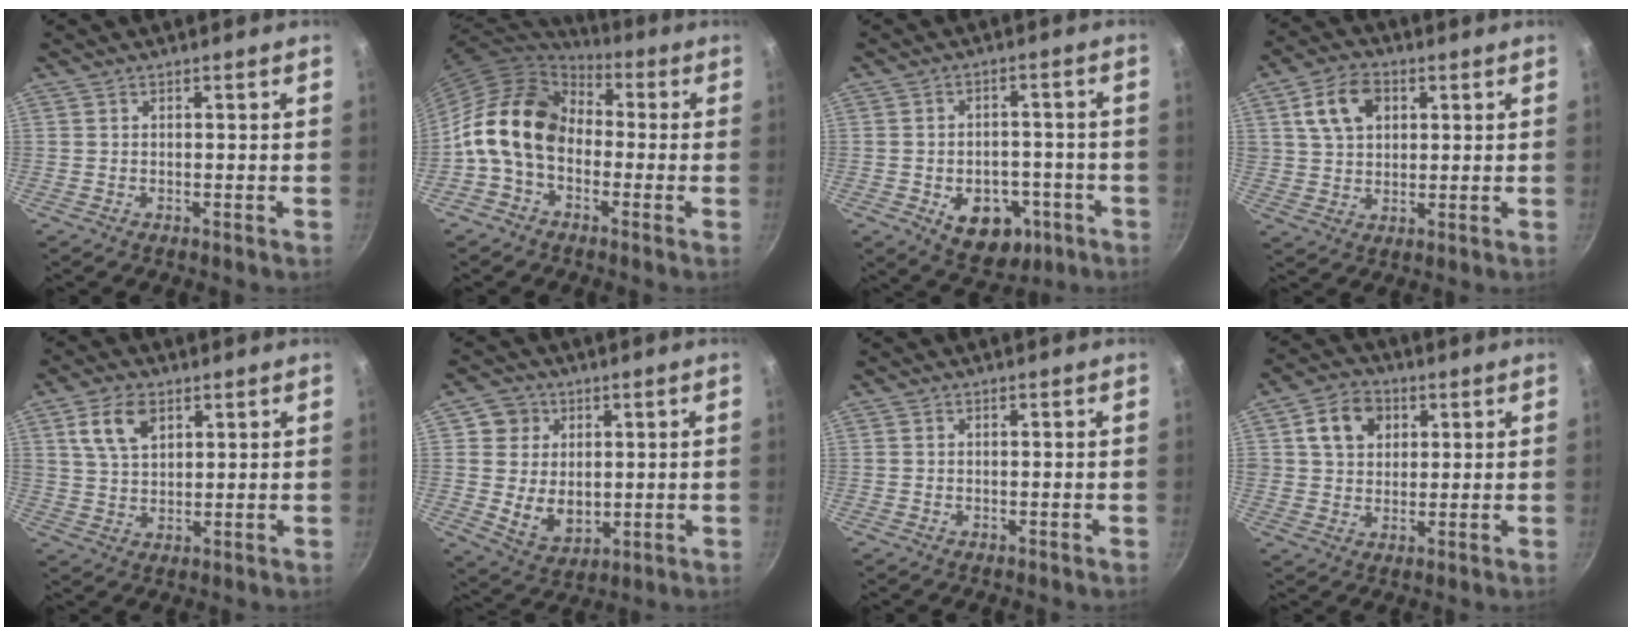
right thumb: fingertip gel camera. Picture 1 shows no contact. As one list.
[{"total": 14.7, "force": [-1.3, 10.8, 9.9], "torque": [-0.146, 0.039, -0.046]}, {"total": 11.9, "force": [-4.4, 8.3, 7.3], "torque": [-0.064, 0.018, -0.047]}, {"total": 9.5, "force": [3.3, 6.8, 5.8], "torque": [-0.090, 0.005, 0.054]}, {"total": 8.0, "force": [3.6, 4.8, 5.3], "torque": [-0.087, -0.006, 0.068]}, {"total": 9.9, "force": [1.6, 8.7, 4.3], "torque": [-0.038, -0.018, 0.038]}, {"total": 0.0}, {"total": 8.7, "force": [2.9, 6.9, 4.3], "torque": [-0.049, 0.005, 0.043]}]